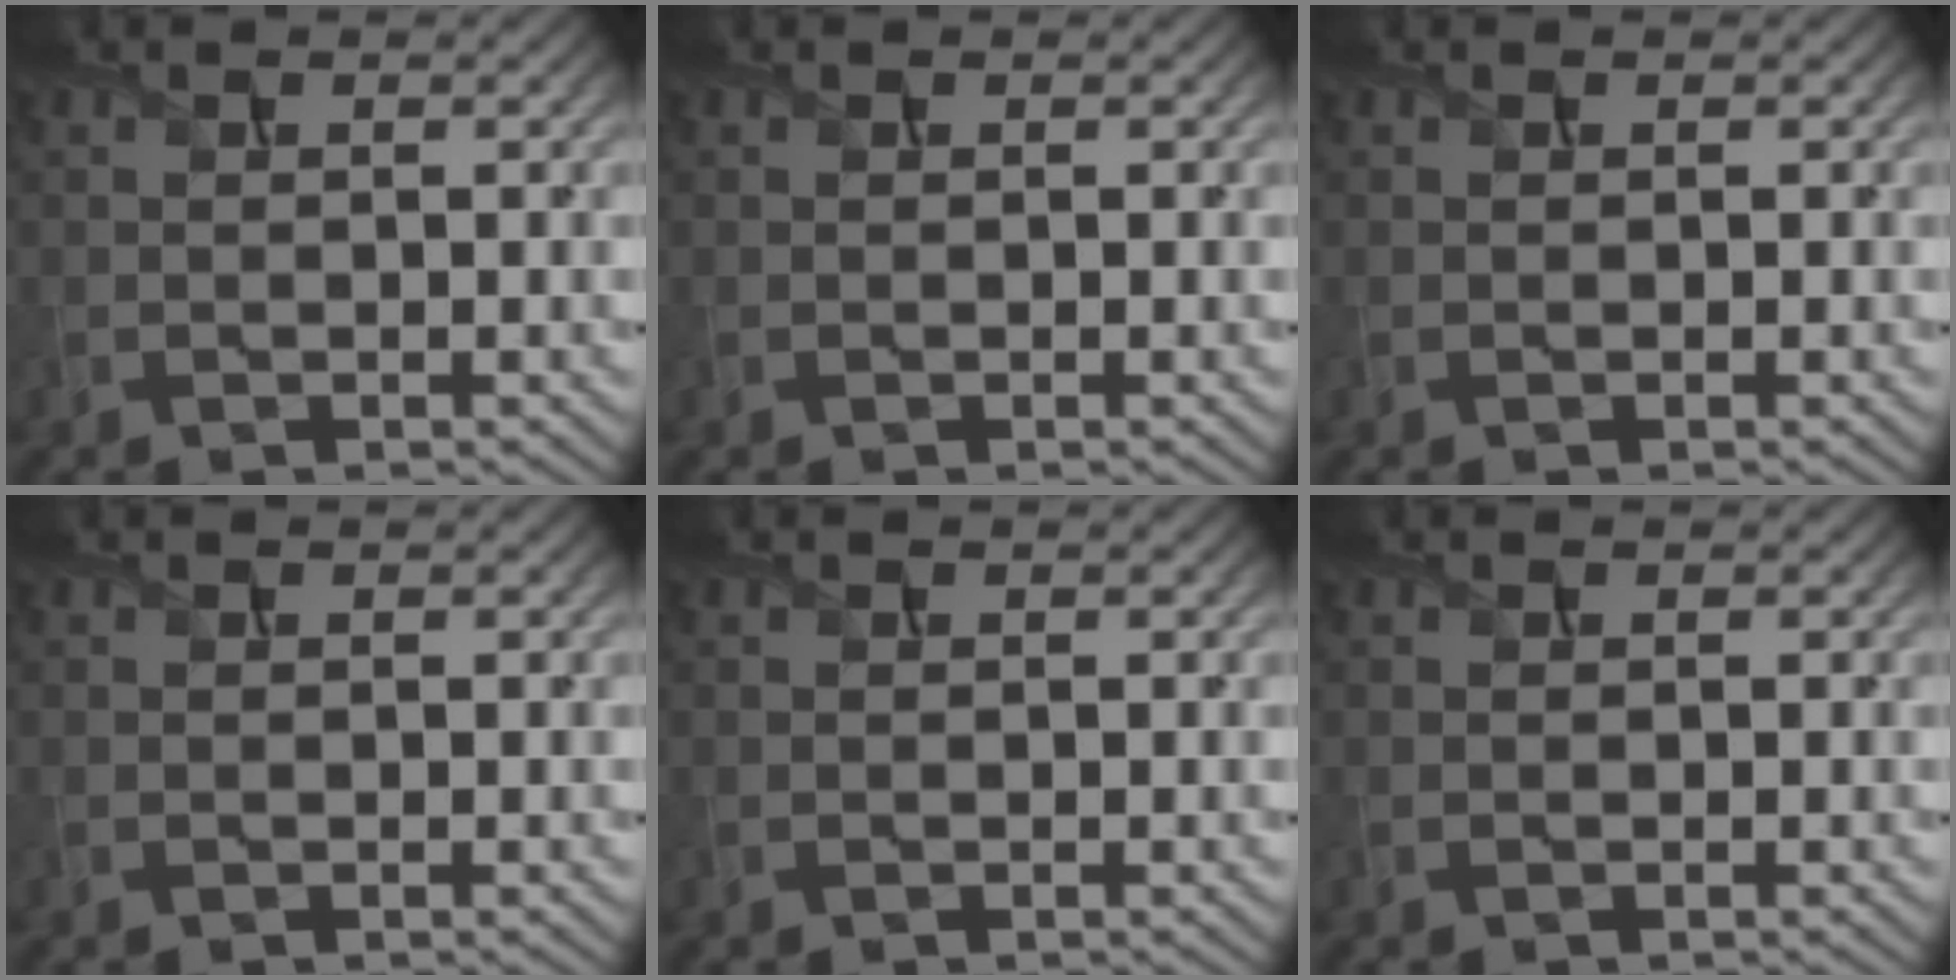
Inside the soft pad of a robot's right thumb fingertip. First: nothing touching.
{"total": 0.0}
{"total": 0.0}
{"total": 0.0}
{"total": 0.0}
{"total": 0.0}